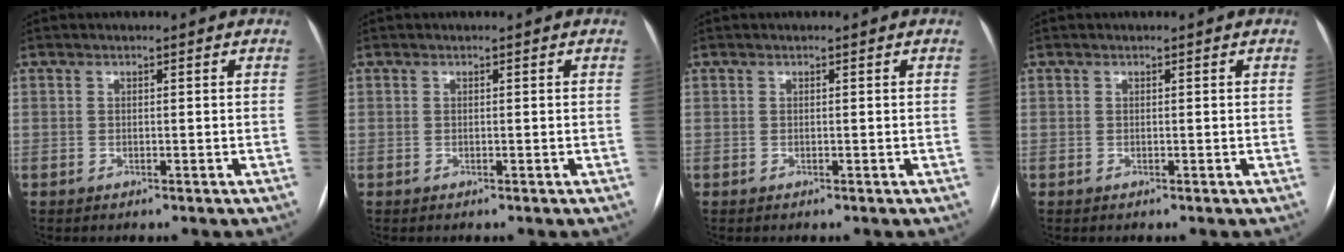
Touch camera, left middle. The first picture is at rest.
{"total": 0.0}
{"total": 0.0}
{"total": 0.0}